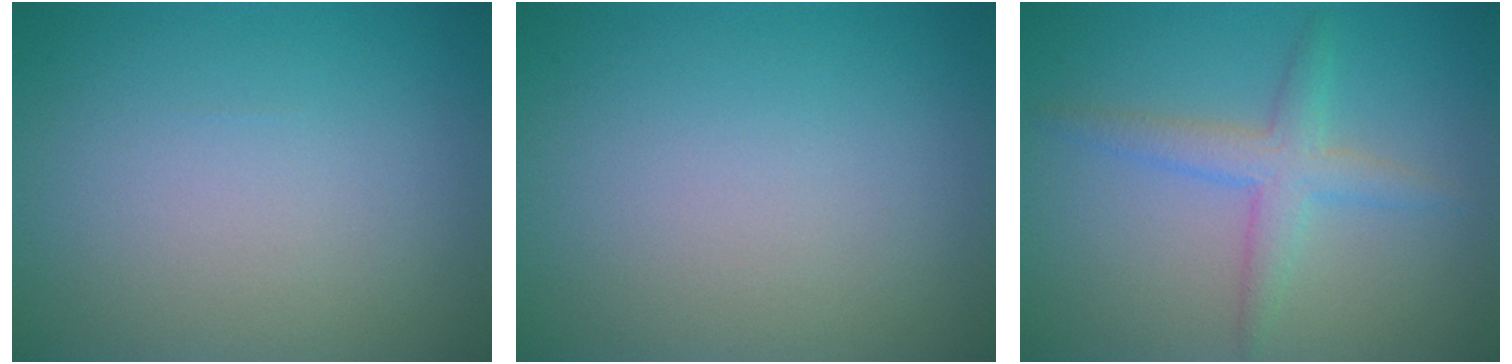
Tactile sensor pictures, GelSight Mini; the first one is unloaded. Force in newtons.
{"total": 0.0}
{"total": 2.9, "press": 2.9, "slide": 0.0}